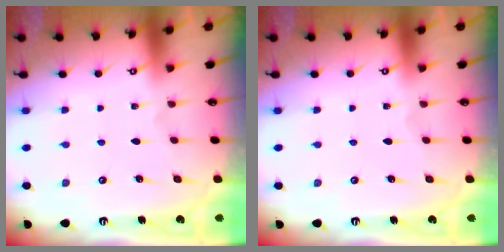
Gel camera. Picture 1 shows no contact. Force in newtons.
{"total": 0.0}